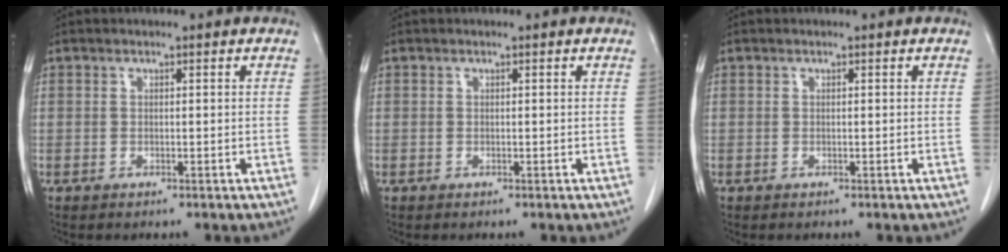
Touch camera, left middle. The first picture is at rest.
{"total": 0.0}
{"total": 0.0}